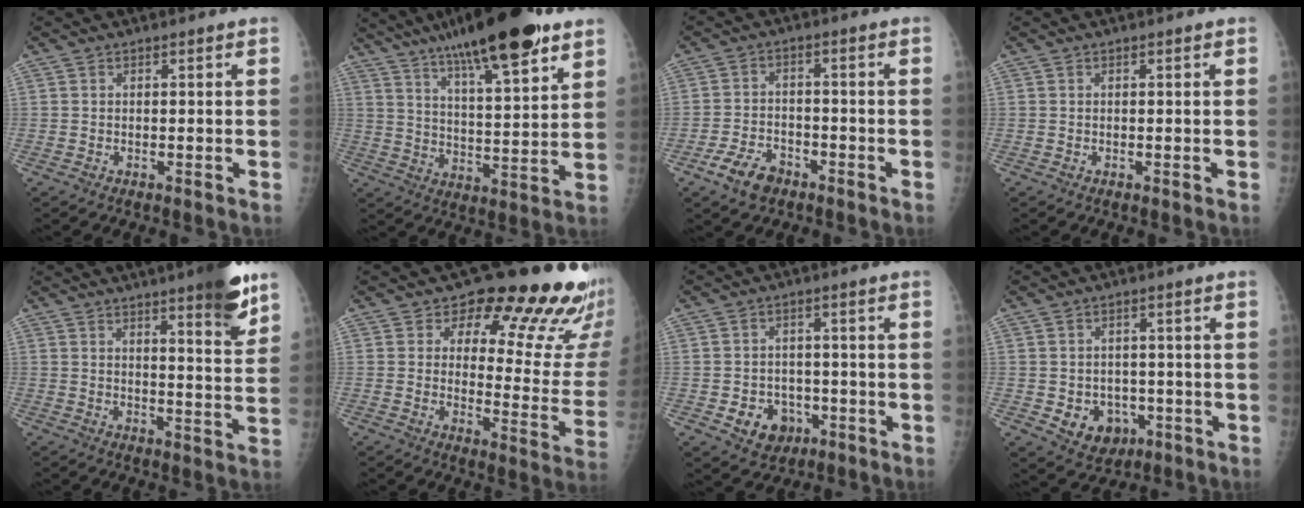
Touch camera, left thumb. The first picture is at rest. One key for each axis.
{"total": 21.1, "fx": 14.0, "fy": 4.4, "fz": 15.2, "tx": -0.230, "ty": -0.048, "tz": 0.224}
{"total": 6.2, "fx": -3.8, "fy": 3.8, "fz": 3.0, "tx": -0.053, "ty": 0.018, "tz": -0.068}
{"total": 0.0}
{"total": 10.6, "fx": 7.0, "fy": 1.7, "fz": 7.9, "tx": -0.087, "ty": -0.043, "tz": 0.093}
{"total": 19.6, "fx": 15.0, "fy": 7.5, "fz": 10.1, "tx": -0.068, "ty": -0.111, "tz": 0.171}
{"total": 6.8, "fx": -2.3, "fy": 5.7, "fz": 2.8, "tx": -0.018, "ty": 0.013, "tz": -0.025}
{"total": 7.1, "fx": -1.9, "fy": 6.0, "fz": 3.3, "tx": -0.025, "ty": 0.008, "tz": -0.014}